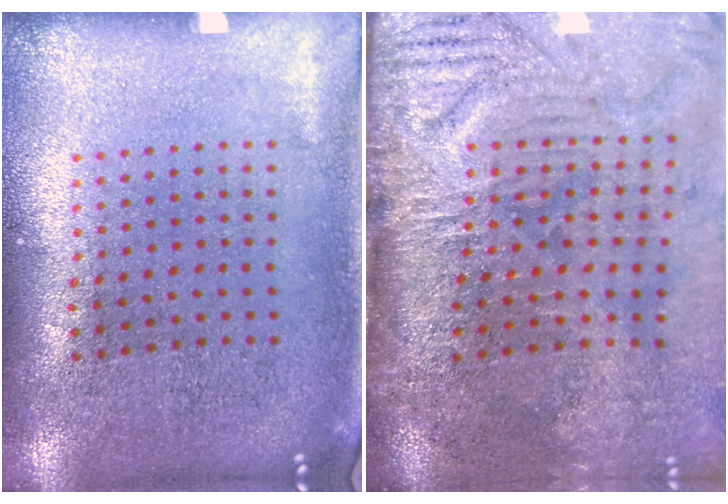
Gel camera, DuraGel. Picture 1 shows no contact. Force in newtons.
{"total": 4.8, "press": 3.9, "slide": 2.7}